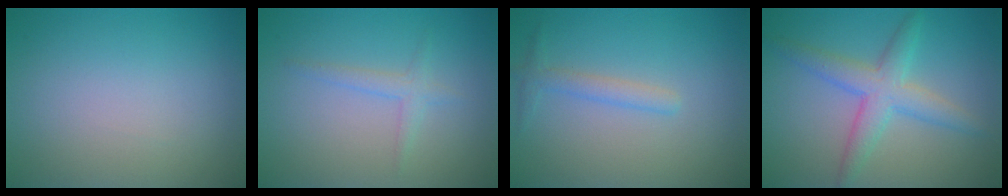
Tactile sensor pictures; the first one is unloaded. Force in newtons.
{"total": 1.4, "press": 1.4, "slide": 0.1}
{"total": 1.6, "press": 1.6, "slide": 0.1}
{"total": 4.0, "press": 4.0, "slide": 0.1}